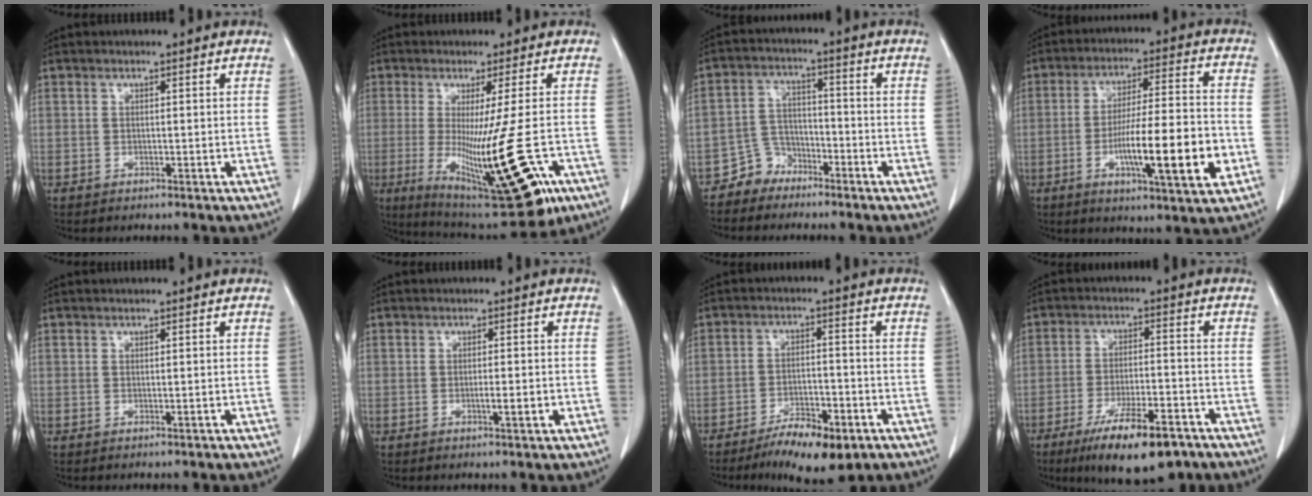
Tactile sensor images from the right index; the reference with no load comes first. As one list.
[{"total": 20.4, "force": [-6.7, 2.2, 19.2], "torque": [-0.293, -0.064, -0.091]}, {"total": 5.1, "force": [-3.8, 3.3, 0.0], "torque": [0.009, 0.013, -0.073]}, {"total": 15.3, "force": [-4.5, 1.5, 14.5], "torque": [-0.242, -0.006, -0.071]}, {"total": 0.0}, {"total": 2.6, "force": [-0.6, 0.3, 2.5], "torque": [-0.044, -0.004, -0.008]}, {"total": 8.0, "force": [-5.2, 2.9, 5.2], "torque": [-0.080, -0.003, -0.078]}, {"total": 13.0, "force": [-8.5, 3.2, 9.3], "torque": [-0.156, -0.020, -0.134]}]